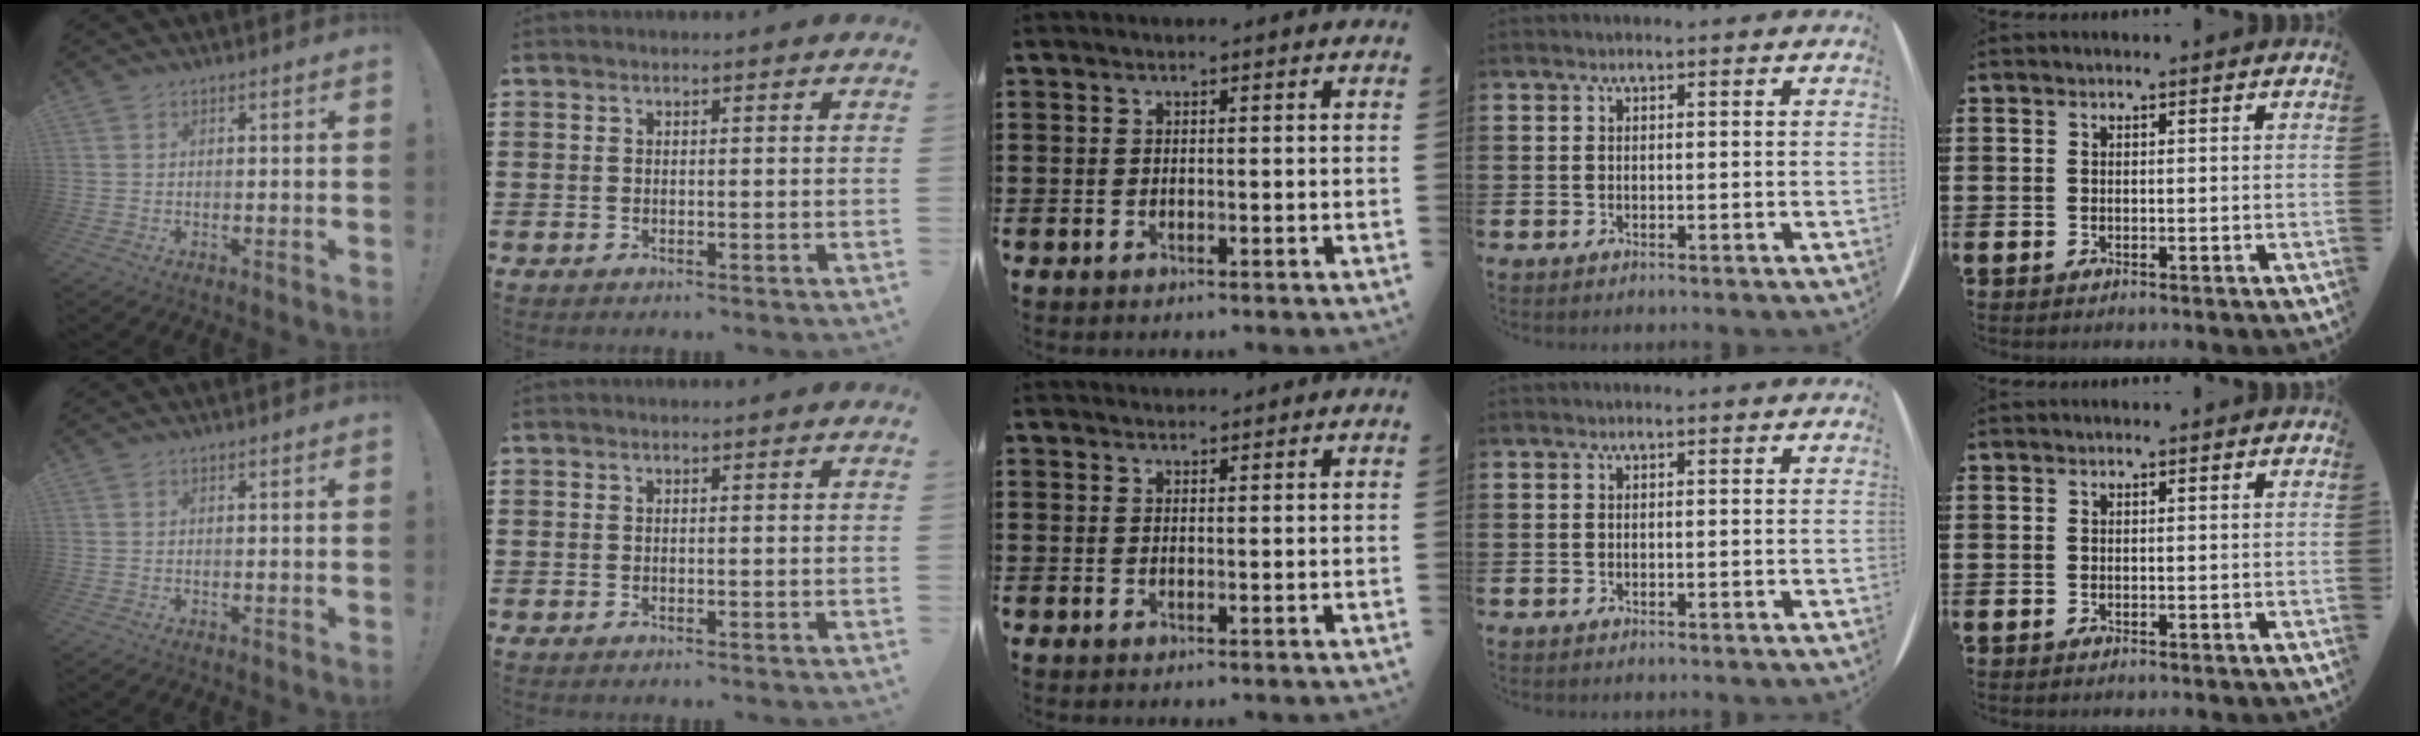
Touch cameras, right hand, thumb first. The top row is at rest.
{"middle": {"total": 1.3, "force": [1.2, 0.1, -0.1], "torque": [-0.002, -0.002, 0.025]}}